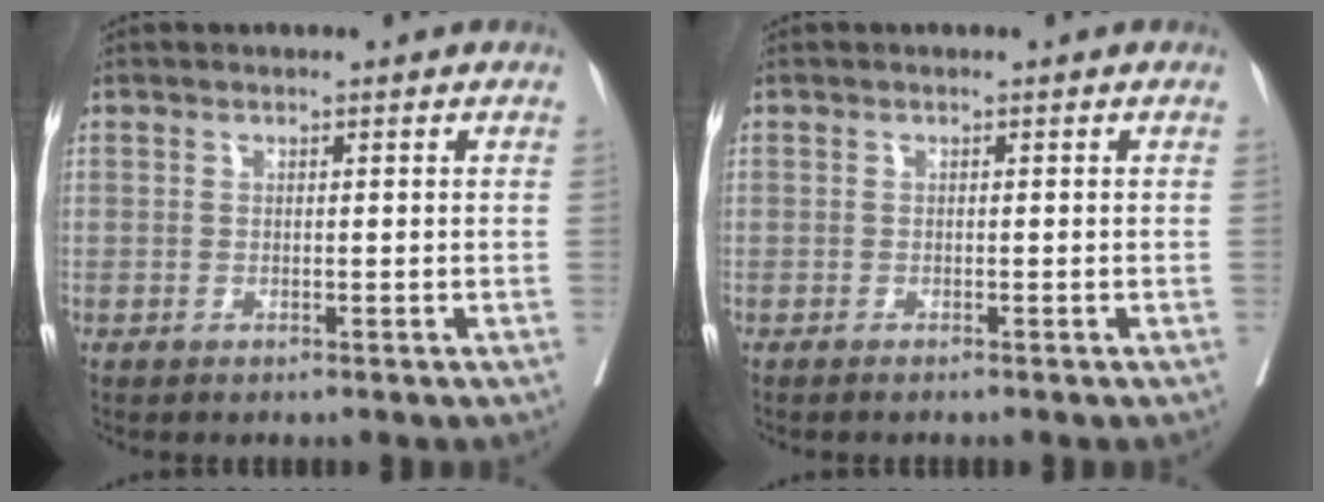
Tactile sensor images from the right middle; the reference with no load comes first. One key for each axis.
{"total": 1.5, "fx": -1.3, "fy": -0.1, "fz": 0.8, "tx": -0.008, "ty": 0.000, "tz": -0.016}